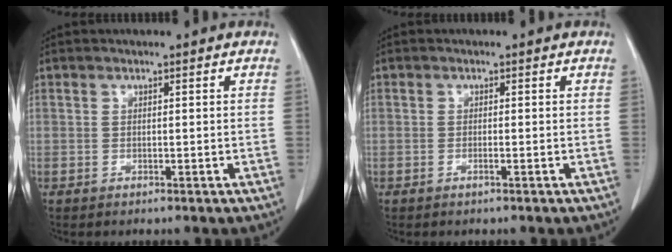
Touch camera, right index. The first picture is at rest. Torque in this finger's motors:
{"motor_torque": [-0.14, 0.10, -0.01, -0.01]}